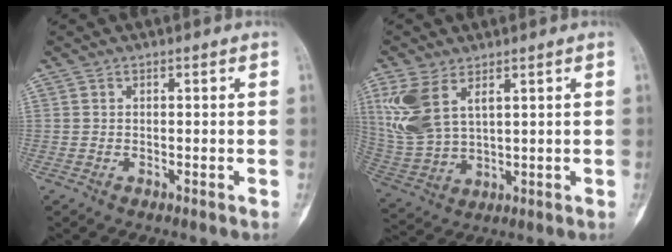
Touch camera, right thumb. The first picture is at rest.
{"total": 11.1, "force": [4.9, 6.0, 7.9], "torque": [-0.176, -0.005, 0.116]}